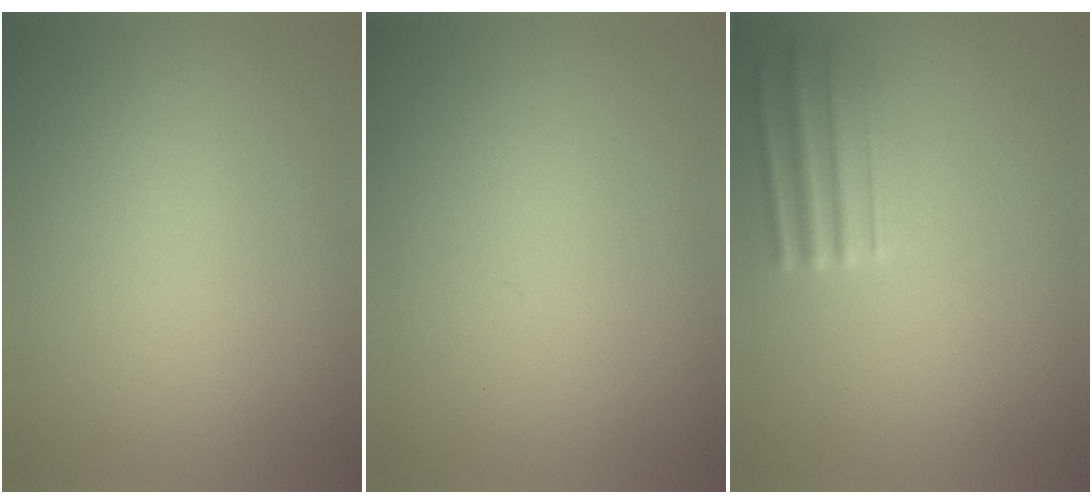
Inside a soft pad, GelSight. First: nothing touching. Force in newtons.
{"total": 0.0}
{"total": 2.3}